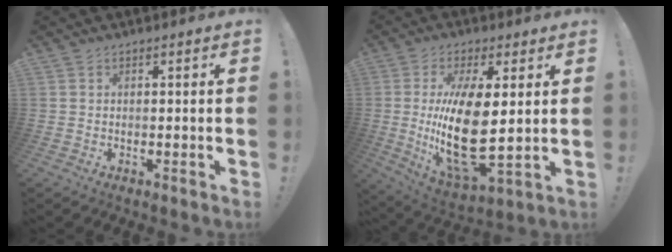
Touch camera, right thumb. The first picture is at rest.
{"total": 19.4, "force": [1.4, 7.3, 17.9], "torque": [-0.346, -0.028, 0.028]}